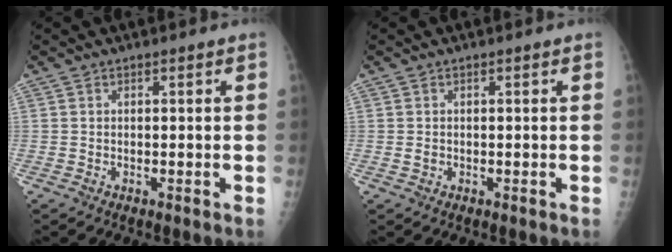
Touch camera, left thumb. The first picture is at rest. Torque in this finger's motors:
{"motor_torque": [-0.03, -0.01, -0.06, -0.08, 0.00]}